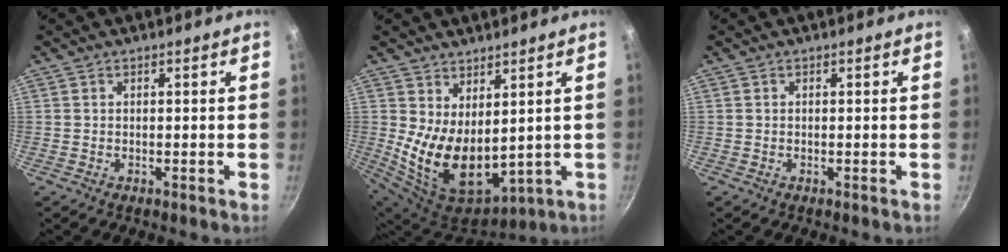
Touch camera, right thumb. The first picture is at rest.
{"total": 14.0, "force": [2.5, 8.1, 11.2], "torque": [-0.182, -0.048, 0.073]}
{"total": 0.0}